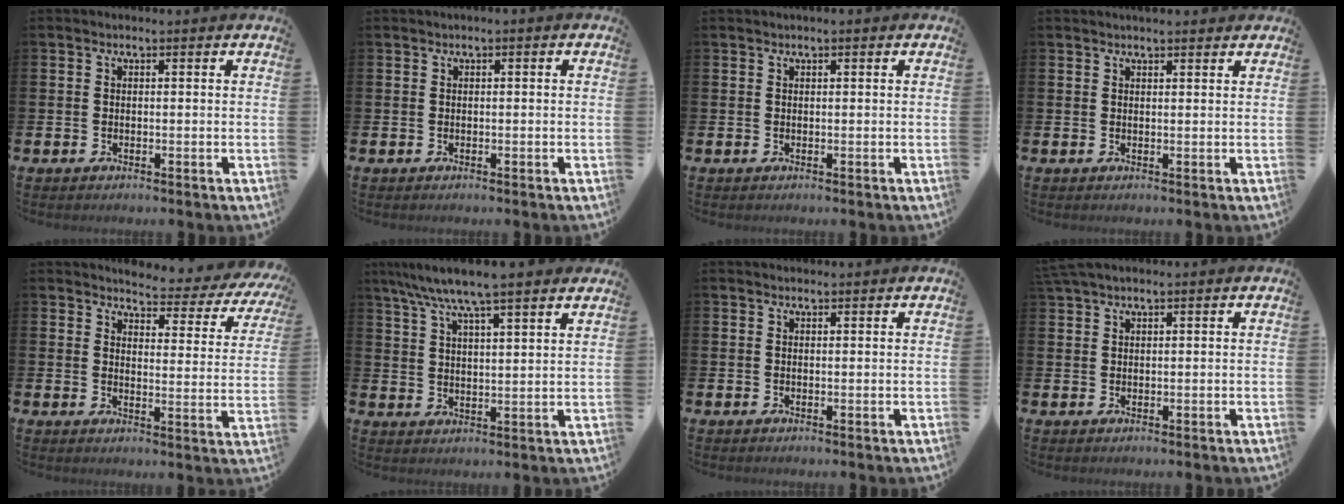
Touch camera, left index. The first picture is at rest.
{"total": 0.0}
{"total": 0.5, "force": [0.5, 0.1, 0.2], "torque": [0.005, 0.000, 0.007]}
{"total": 1.7, "force": [1.7, 0.3, 0.2], "torque": [0.010, -0.006, 0.027]}
{"total": 3.6, "force": [3.4, 0.9, 0.8], "torque": [-0.017, -0.039, 0.048]}
{"total": 7.9, "force": [7.2, 0.3, 3.3], "torque": [-0.089, -0.026, 0.129]}
{"total": 0.8, "force": [0.8, 0.1, 0.0], "torque": [0.015, -0.005, 0.011]}
{"total": 2.2, "force": [1.9, 0.3, 1.1], "torque": [-0.028, 0.007, 0.036]}